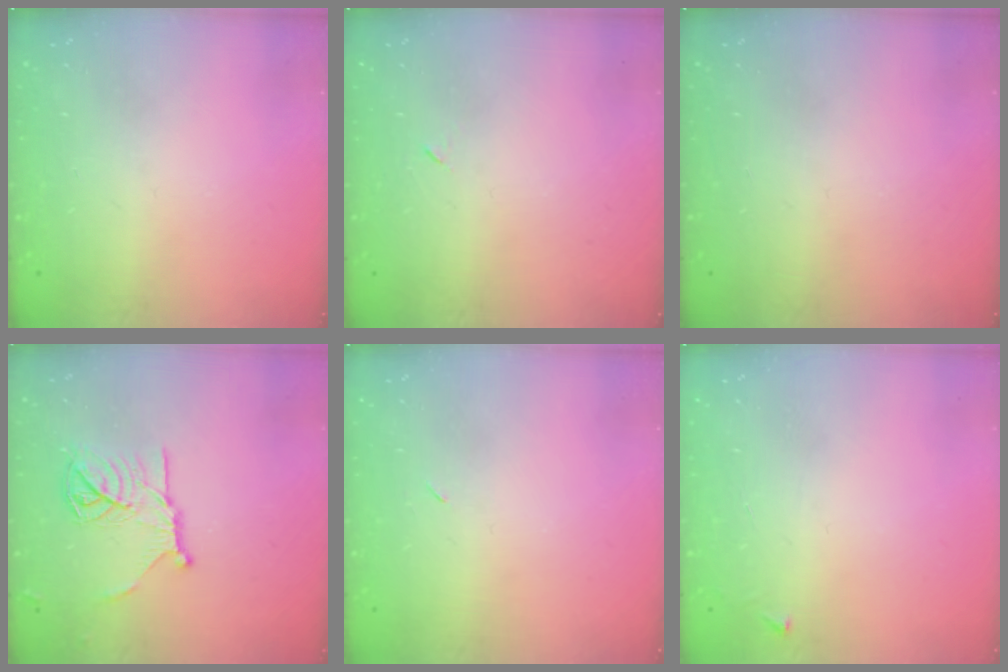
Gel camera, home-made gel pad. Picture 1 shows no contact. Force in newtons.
{"total": 3.3, "press": 3.2, "slide": 0.7}
{"total": 0.0}
{"total": 14.3, "press": 14.2, "slide": 0.5}
{"total": 2.2, "press": 1.8, "slide": 1.2}
{"total": 2.6, "press": 2.6, "slide": 0.3}